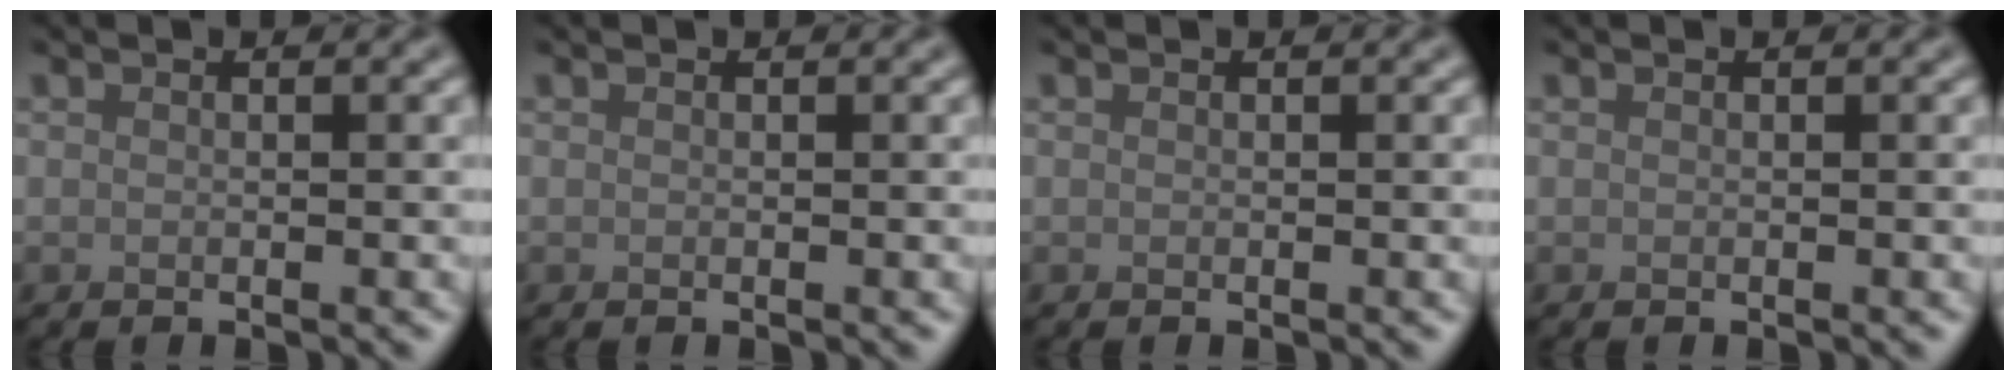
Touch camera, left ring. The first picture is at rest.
{"total": 0.0}
{"total": 0.0}
{"total": 0.0}